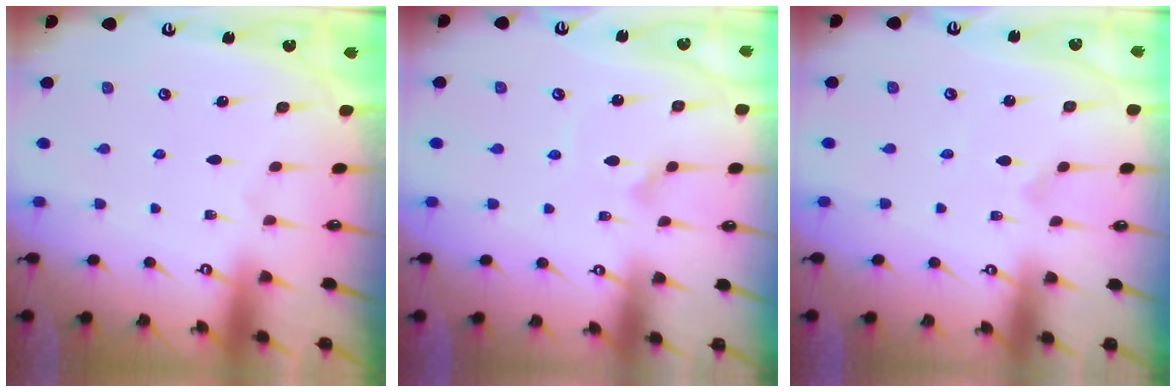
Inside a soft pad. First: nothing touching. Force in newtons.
{"total": 5.0, "press": 4.9, "slide": 0.7}
{"total": 0.0}